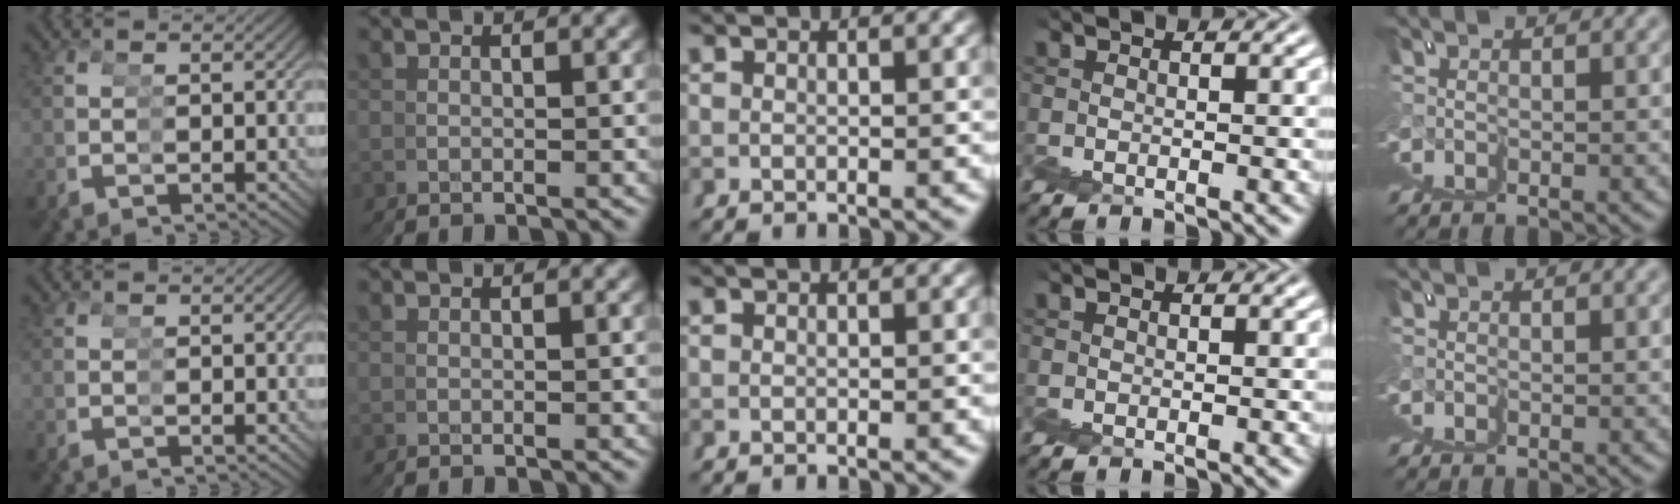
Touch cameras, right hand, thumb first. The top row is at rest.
{}